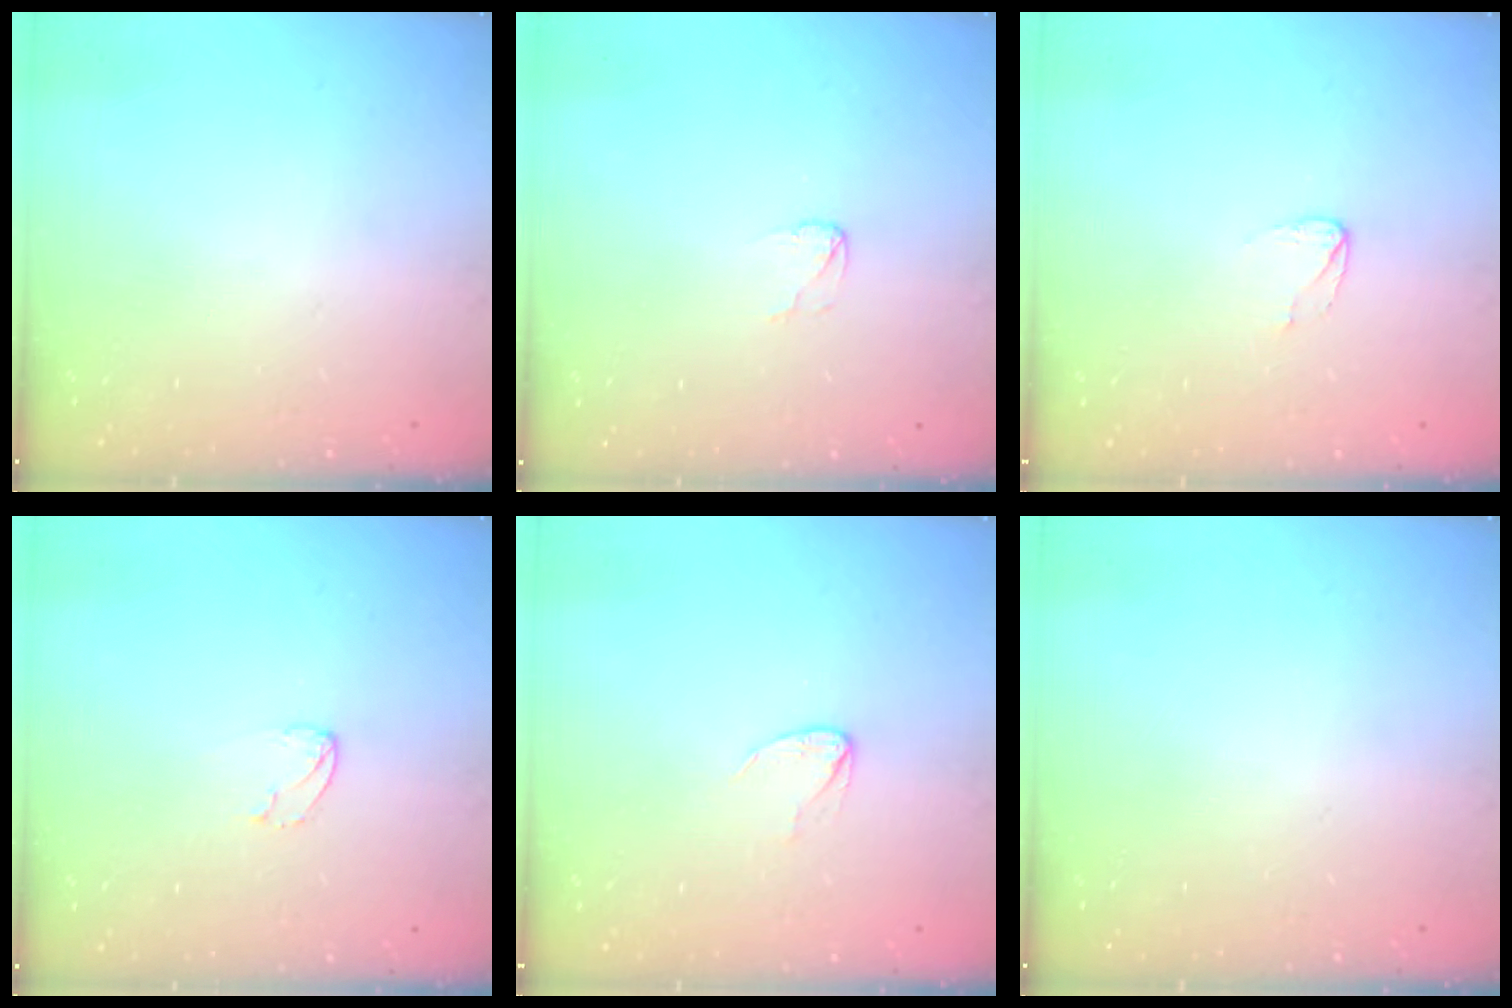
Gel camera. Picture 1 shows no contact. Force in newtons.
{"total": 2.7, "press": 2.7, "slide": 0.2}
{"total": 3.6, "press": 3.6, "slide": 0.2}
{"total": 2.8, "press": 2.8, "slide": 0.2}
{"total": 2.7, "press": 2.7, "slide": 0.3}
{"total": 0.0}